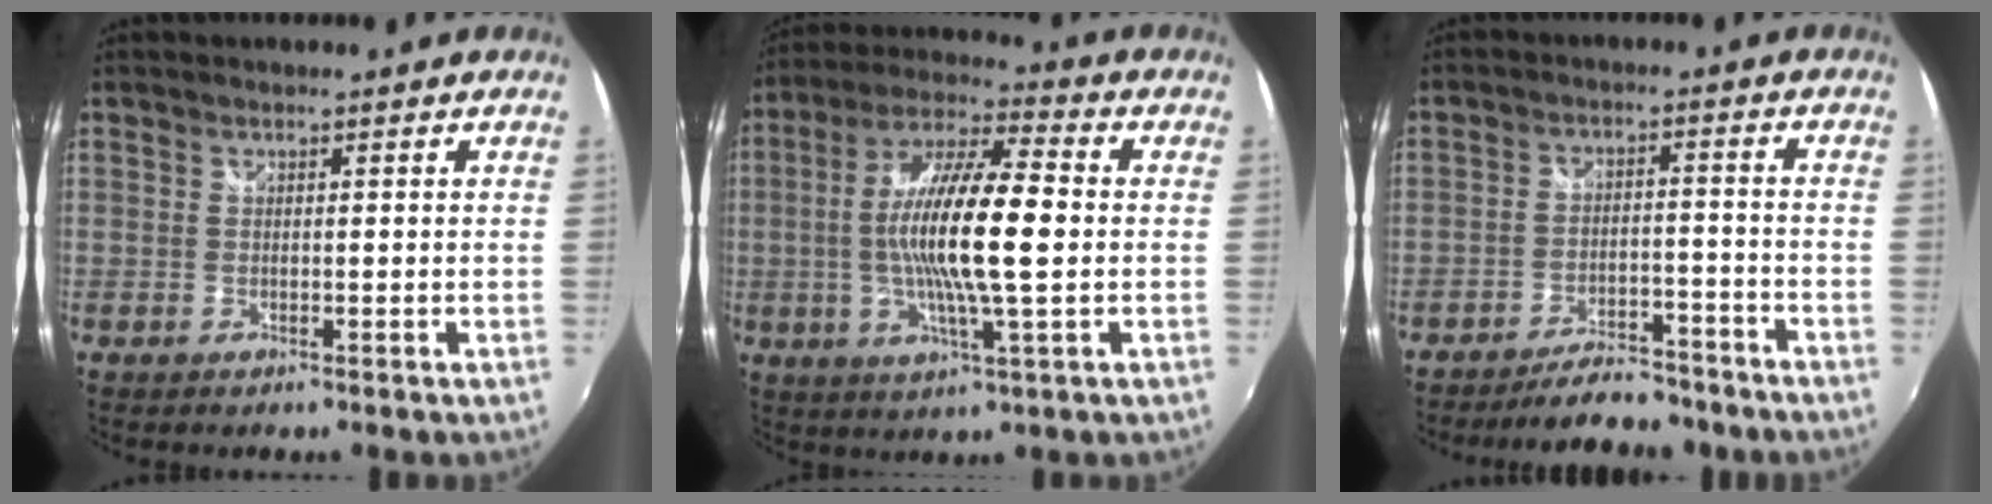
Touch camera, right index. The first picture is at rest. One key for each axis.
{"total": 16.2, "fx": -0.7, "fy": 2.8, "fz": 15.9, "tx": -0.299, "ty": 0.003, "tz": -0.019}
{"total": 10.5, "fx": -9.2, "fy": 3.3, "fz": 3.9, "tx": -0.091, "ty": 0.009, "tz": -0.124}